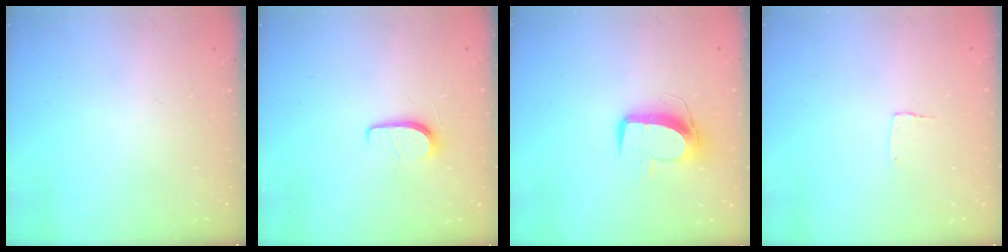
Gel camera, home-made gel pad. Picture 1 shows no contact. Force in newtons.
{"total": 5.6, "press": 5.6, "slide": 0.7}
{"total": 9.8, "press": 9.8, "slide": 1.0}
{"total": 3.3, "press": 3.3, "slide": 0.1}